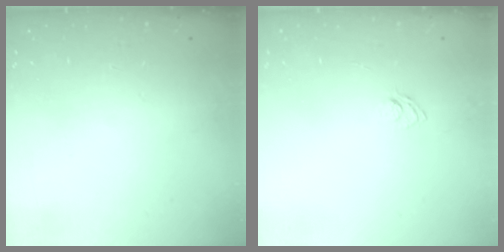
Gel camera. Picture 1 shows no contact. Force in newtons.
{"total": 3.7, "press": 3.5, "slide": 1.3}